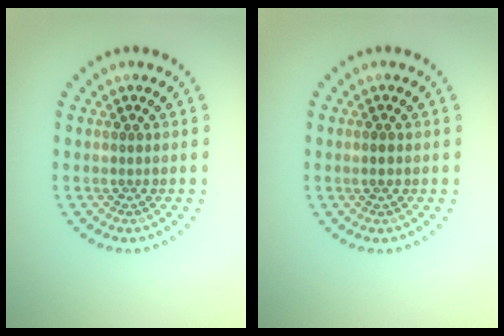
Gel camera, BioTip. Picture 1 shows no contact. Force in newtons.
{"total": 1.1, "press": 1.1, "slide": 0.1}